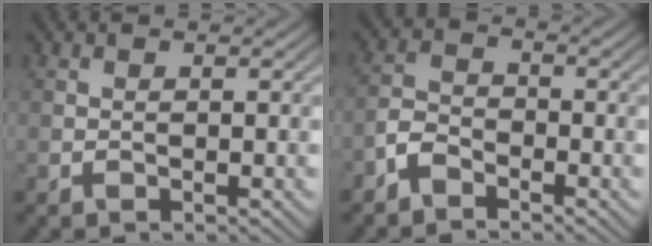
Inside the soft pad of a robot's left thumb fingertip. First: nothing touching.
{"total": 3.3, "force": [-2.6, 1.5, 1.4], "torque": [-0.032, 0.001, -0.066]}